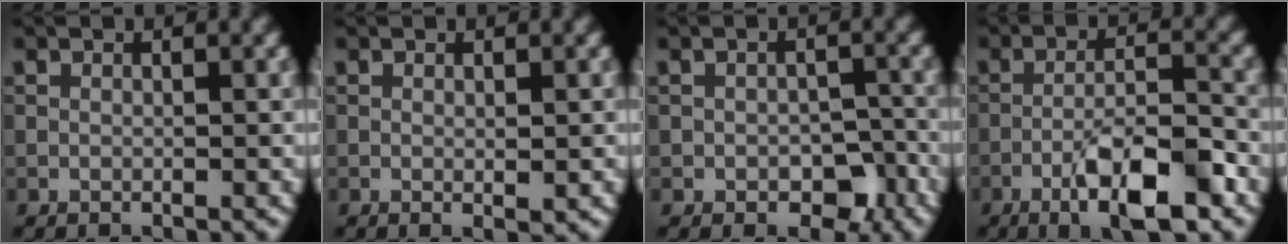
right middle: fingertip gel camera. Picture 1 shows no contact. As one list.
[{"total": 0.8, "force": [0.0, 0.1, 0.8], "torque": [-0.010, -0.003, -0.001]}, {"total": 3.5, "force": [-1.5, 2.3, 2.2], "torque": [-0.024, -0.005, -0.021]}, {"total": 7.3, "force": [-4.0, 1.8, 5.9], "torque": [-0.101, 0.009, -0.069]}]